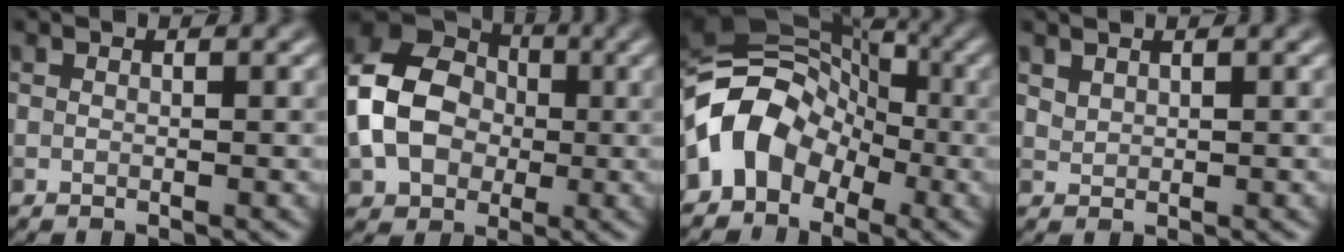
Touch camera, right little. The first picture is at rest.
{"total": 9.6, "force": [-0.5, 7.3, 6.2], "torque": [-0.140, -0.001, -0.015]}
{"total": 7.7, "force": [-3.0, 5.7, 4.2], "torque": [-0.057, 0.016, -0.072]}
{"total": 1.1, "force": [1.0, 0.3, 0.2], "torque": [-0.011, 0.000, 0.027]}